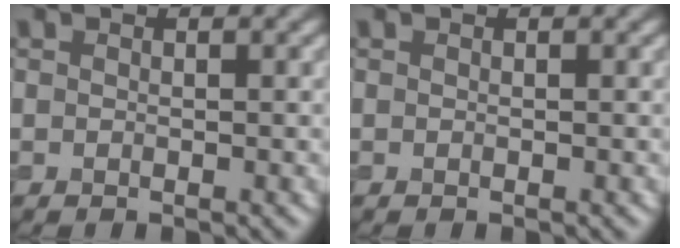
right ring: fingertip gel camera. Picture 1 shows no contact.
{"total": 0.0}